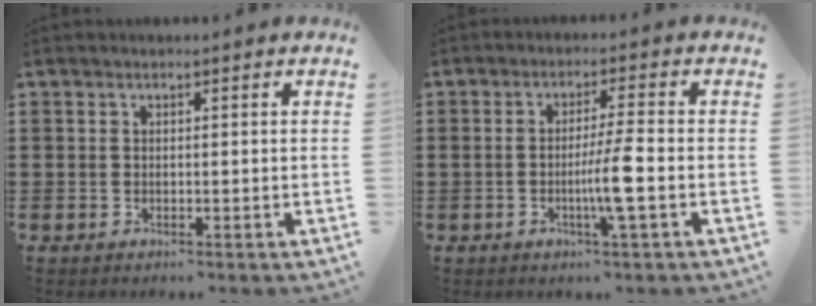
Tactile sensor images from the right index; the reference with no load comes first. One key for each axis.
{"total": 5.8, "fx": -1.5, "fy": -0.5, "fz": 5.6, "tx": -0.103, "ty": -0.012, "tz": -0.033}